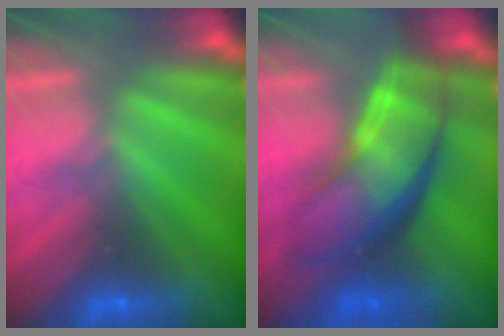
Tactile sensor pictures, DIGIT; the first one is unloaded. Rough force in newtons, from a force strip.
{"total": 7.2}